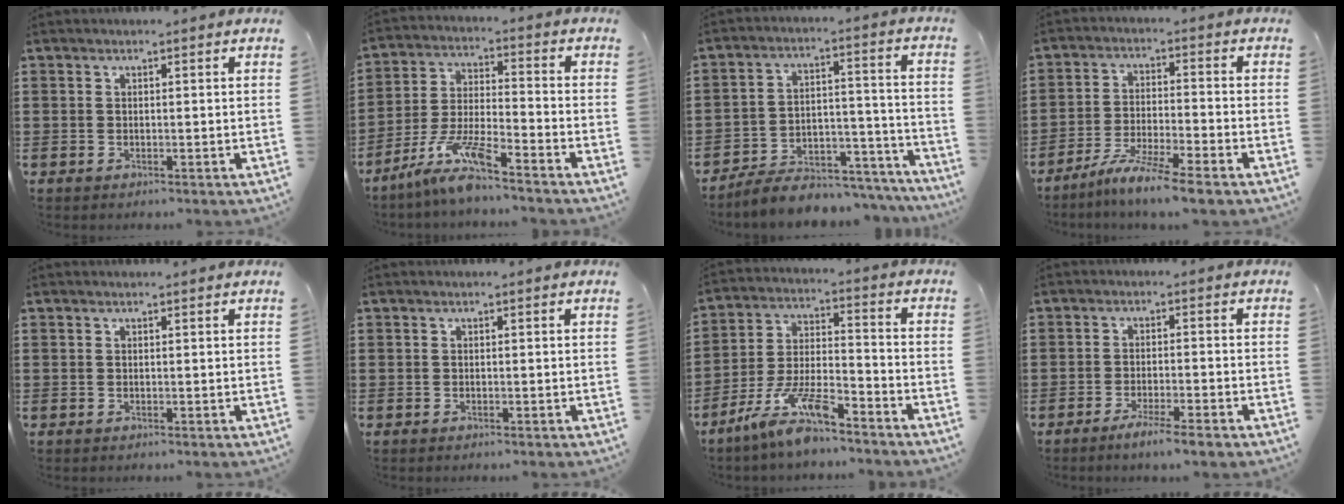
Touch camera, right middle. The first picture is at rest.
{"total": 8.5, "force": [-6.8, 0.6, 4.9], "torque": [-0.109, -0.009, -0.132]}
{"total": 6.6, "force": [-6.1, 1.8, 1.4], "torque": [-0.025, 0.018, -0.119]}
{"total": 6.6, "force": [-5.7, -0.4, 3.3], "torque": [-0.070, -0.014, -0.107]}
{"total": 0.0}
{"total": 0.0}
{"total": 10.0, "force": [-8.0, 1.5, 5.7], "torque": [-0.123, 0.005, -0.157]}
{"total": 3.4, "force": [-2.7, -0.1, 2.0], "torque": [-0.031, -0.001, -0.046]}